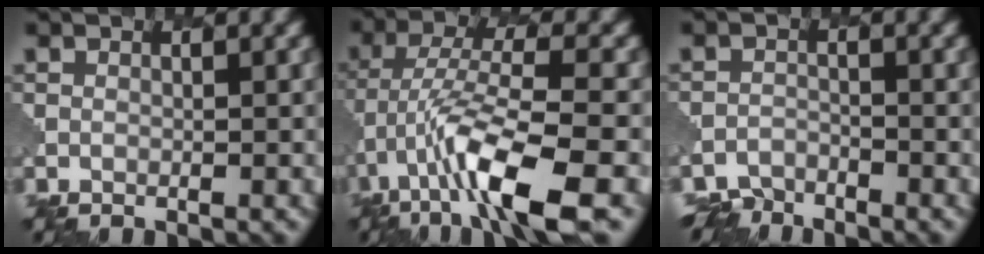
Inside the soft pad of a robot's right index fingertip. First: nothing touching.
{"total": 9.6, "force": [-4.6, 2.5, 8.1], "torque": [-0.154, 0.006, -0.088]}
{"total": 3.0, "force": [-3.0, 0.3, -0.6], "torque": [0.000, -0.005, -0.059]}